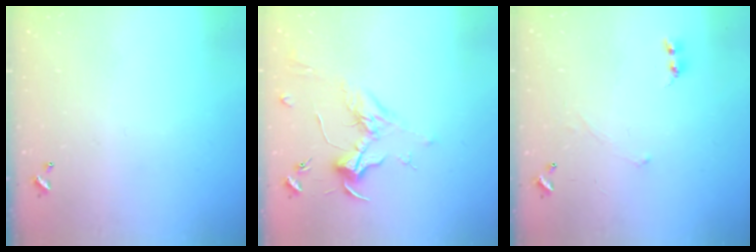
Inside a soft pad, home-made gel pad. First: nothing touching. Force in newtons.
{"total": 1.8, "press": 1.6, "slide": 0.7}
{"total": 0.7, "press": 0.4, "slide": 0.5}